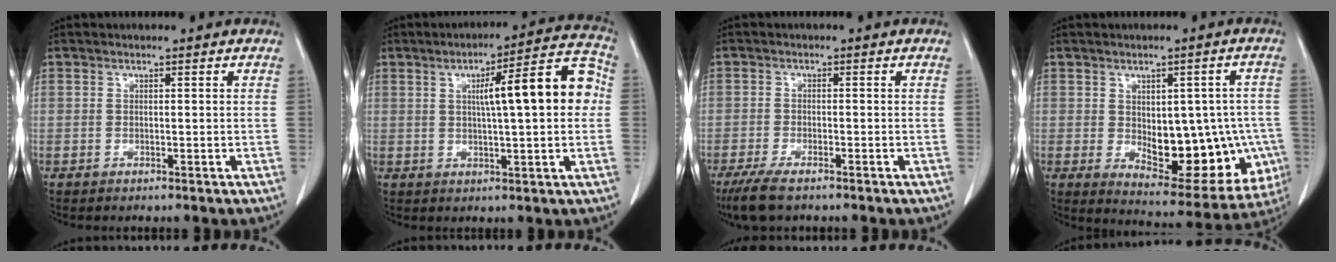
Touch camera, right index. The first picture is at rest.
{"total": 12.5, "force": [1.7, 1.8, 12.2], "torque": [-0.164, 0.036, 0.021]}
{"total": 5.3, "force": [-3.9, 1.1, 3.5], "torque": [-0.068, -0.014, -0.065]}
{"total": 16.4, "force": [-2.4, 8.0, 14.1], "torque": [-0.172, 0.011, -0.004]}